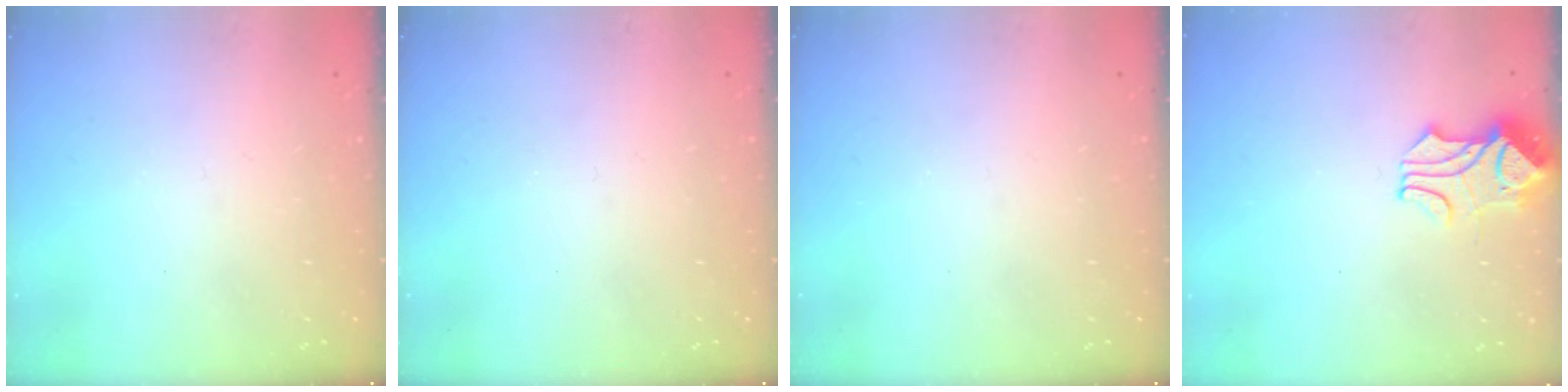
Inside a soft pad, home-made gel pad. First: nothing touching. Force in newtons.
{"total": 0.0}
{"total": 0.0}
{"total": 1.8, "press": 1.3, "slide": 1.1}